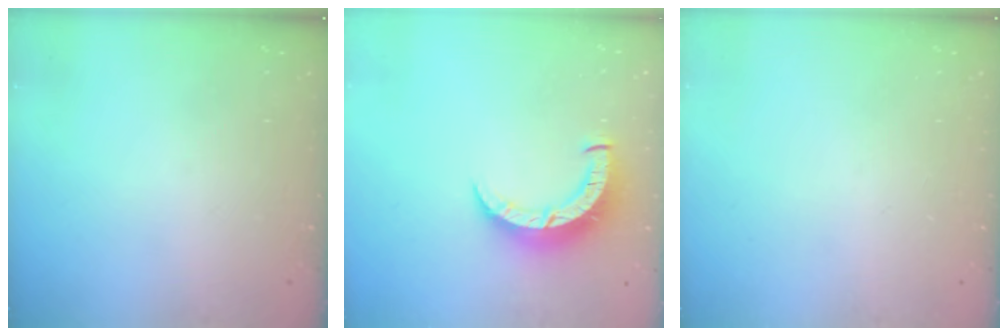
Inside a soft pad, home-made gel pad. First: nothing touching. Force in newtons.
{"total": 8.7, "press": 8.7, "slide": 0.9}
{"total": 0.0}